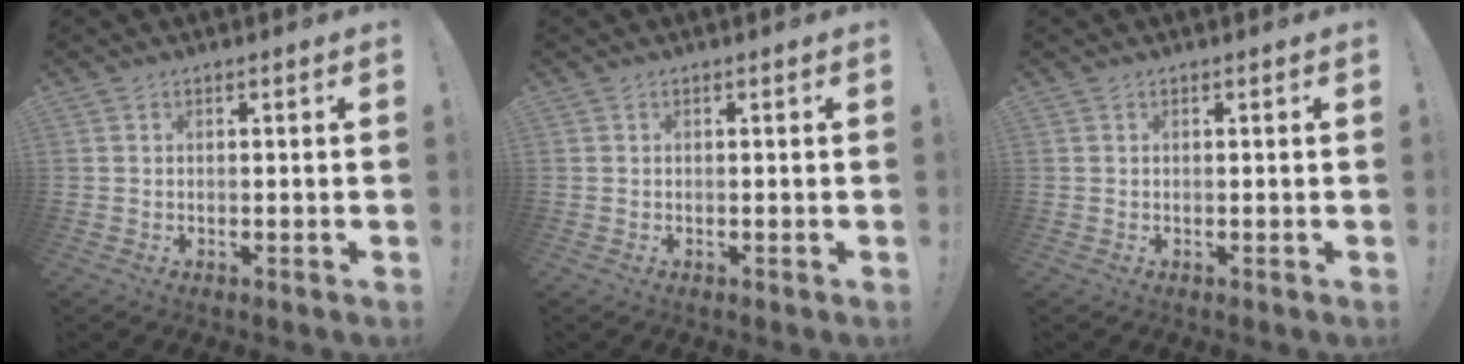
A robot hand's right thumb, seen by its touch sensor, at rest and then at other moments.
{"total": 0.0}
{"total": 0.0}